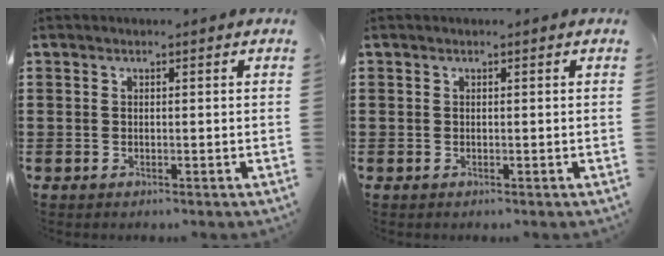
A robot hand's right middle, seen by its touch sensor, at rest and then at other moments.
{"total": 0.0}